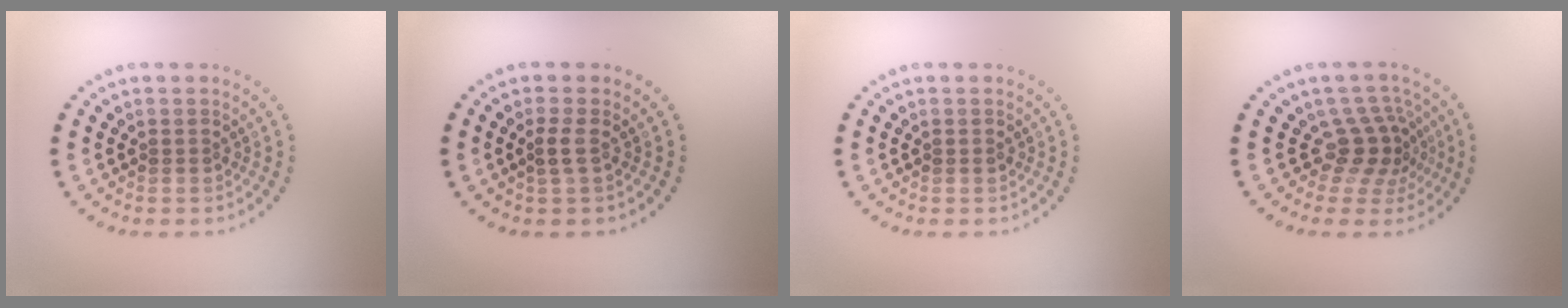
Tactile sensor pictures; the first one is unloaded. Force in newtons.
{"total": 0.9, "press": 0.8, "slide": 0.5}
{"total": 0.5, "press": 0.5, "slide": 0.1}
{"total": 3.5, "press": 2.4, "slide": 2.5}